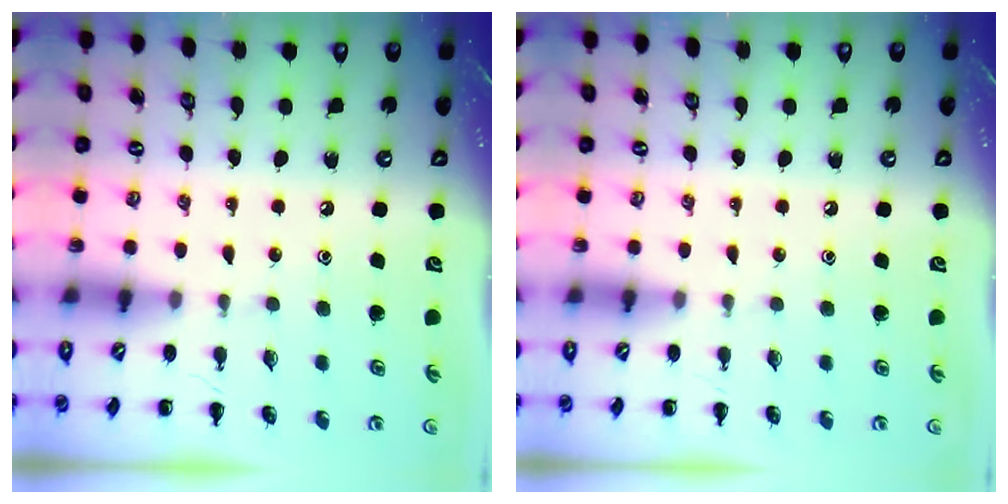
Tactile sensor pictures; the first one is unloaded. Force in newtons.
{"total": 0.0}